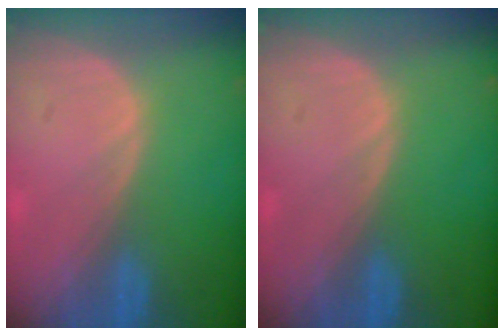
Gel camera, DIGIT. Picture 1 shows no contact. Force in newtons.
{"total": 0.0}